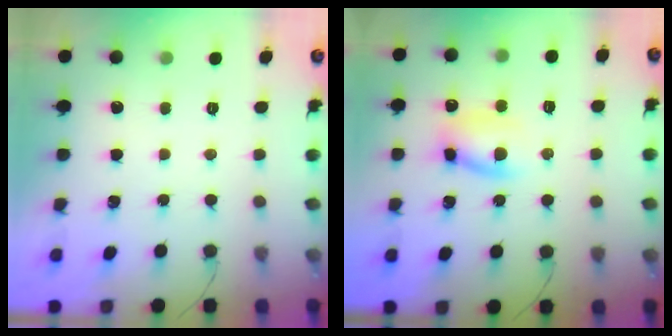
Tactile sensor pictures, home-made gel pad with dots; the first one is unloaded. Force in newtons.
{"total": 9.2, "press": 9.2, "slide": 0.9}